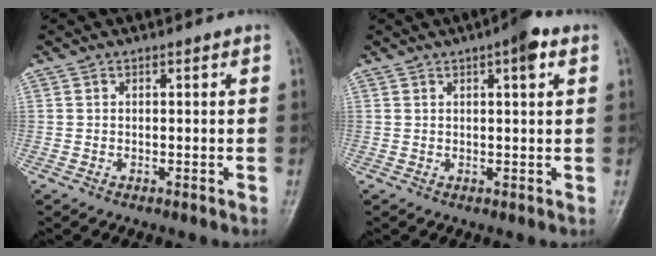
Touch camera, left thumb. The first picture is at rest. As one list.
[{"total": 4.4, "force": [2.1, 1.1, 3.8], "torque": [-0.049, 0.000, 0.025]}]